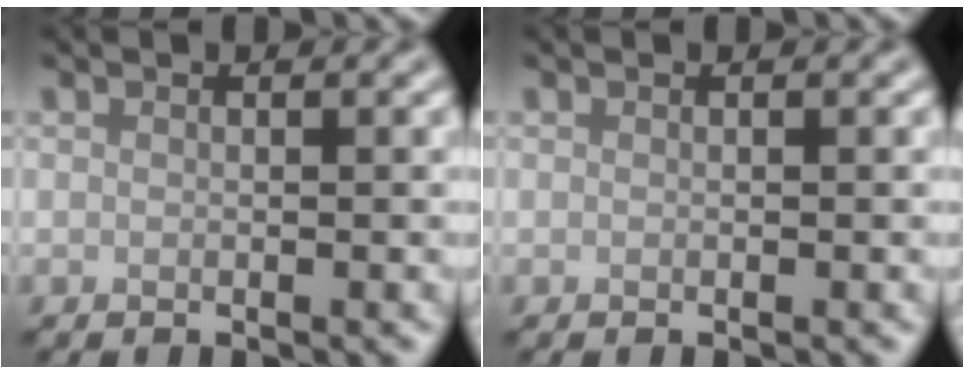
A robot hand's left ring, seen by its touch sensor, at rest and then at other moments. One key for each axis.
{"total": 0.0}